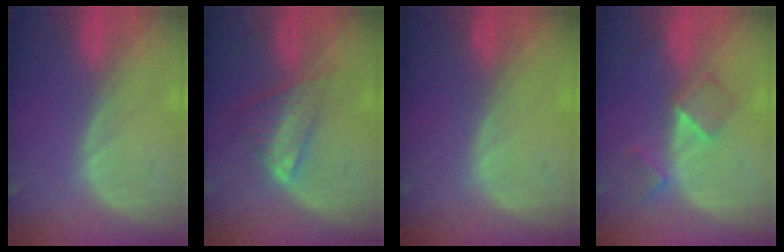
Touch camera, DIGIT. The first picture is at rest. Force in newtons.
{"total": 6.1, "press": 5.3, "slide": 3.1}
{"total": 0.5, "press": 0.0, "slide": 0.5}
{"total": 5.3, "press": 4.5, "slide": 2.8}